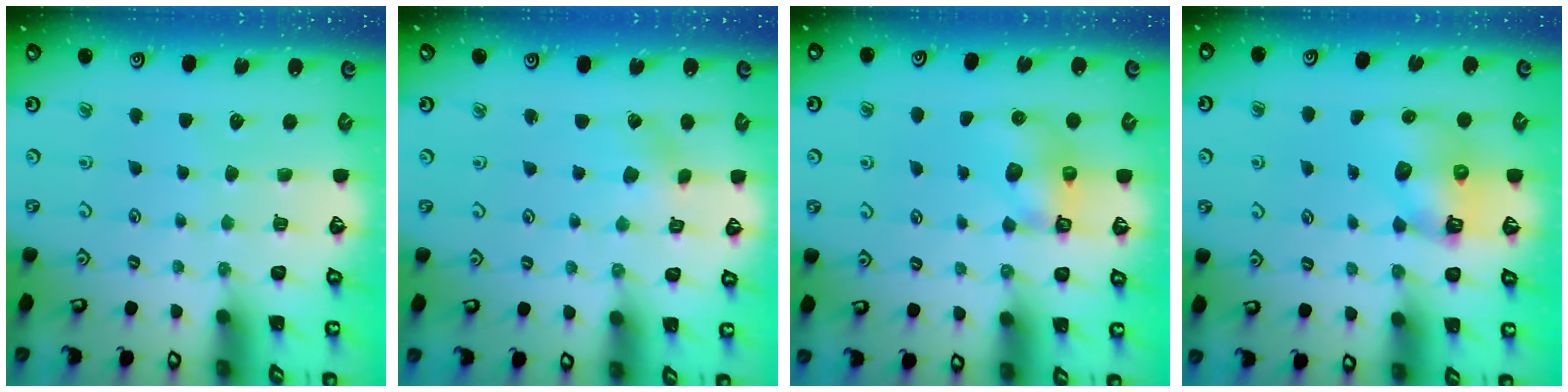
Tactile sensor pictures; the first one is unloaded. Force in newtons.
{"total": 1.9, "press": 1.9, "slide": 0.2}
{"total": 7.9, "press": 7.8, "slide": 0.5}
{"total": 7.3, "press": 7.3, "slide": 1.0}